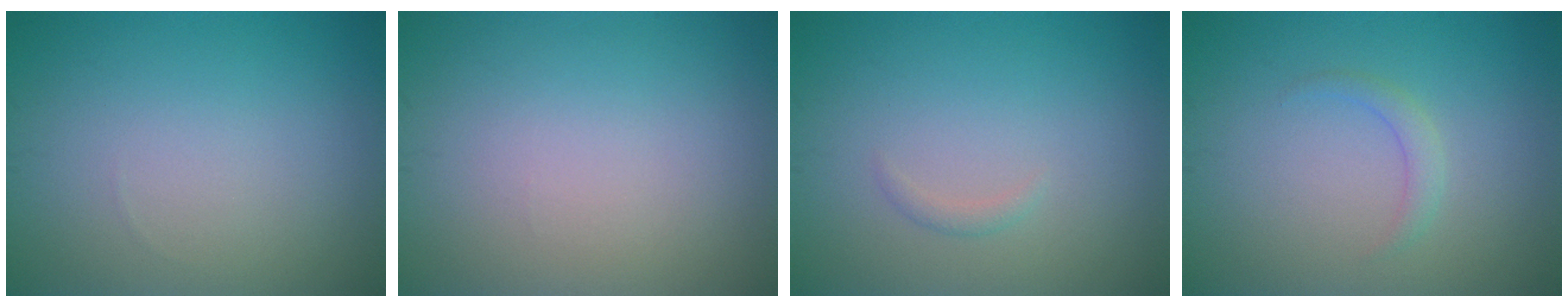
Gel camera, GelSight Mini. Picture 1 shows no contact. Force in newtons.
{"total": 0.0}
{"total": 0.7, "press": 0.7, "slide": 0.0}
{"total": 1.2, "press": 1.2, "slide": 0.1}